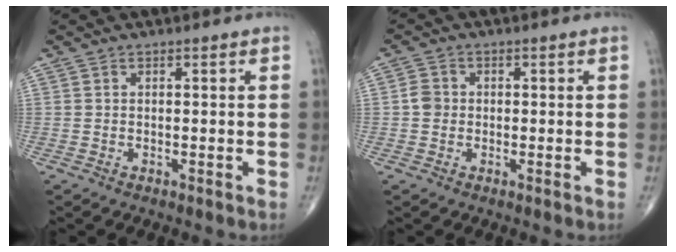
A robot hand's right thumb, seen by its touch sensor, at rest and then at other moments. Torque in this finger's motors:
{"motor_torque": [-0.25, 0.23, 0.04, -0.01, 0.02]}